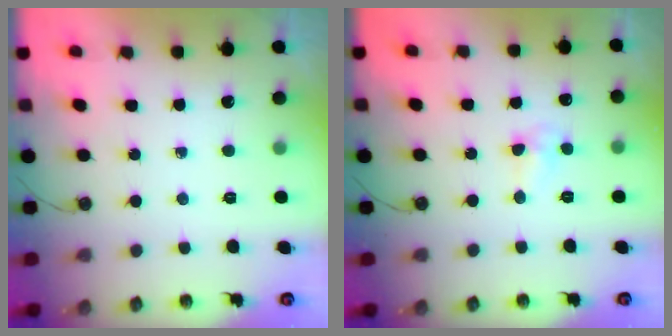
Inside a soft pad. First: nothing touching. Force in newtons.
{"total": 5.5, "press": 5.5, "slide": 0.7}